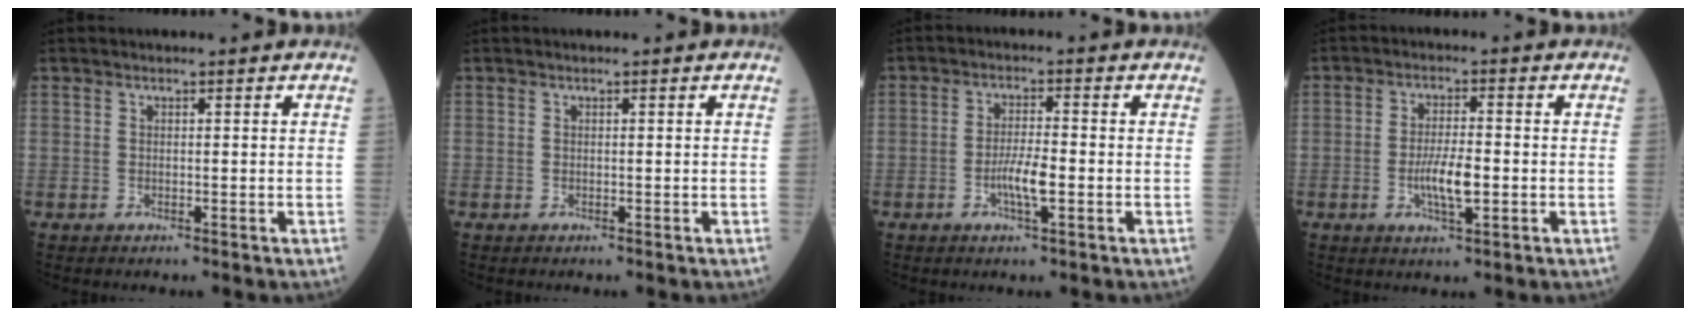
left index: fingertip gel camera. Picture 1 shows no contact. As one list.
[{"total": 0.0}, {"total": 4.3, "force": [-1.8, 0.6, 3.8], "torque": [-0.076, -0.006, -0.036]}, {"total": 5.2, "force": [-1.7, 1.2, 4.8], "torque": [-0.096, -0.008, -0.030]}]